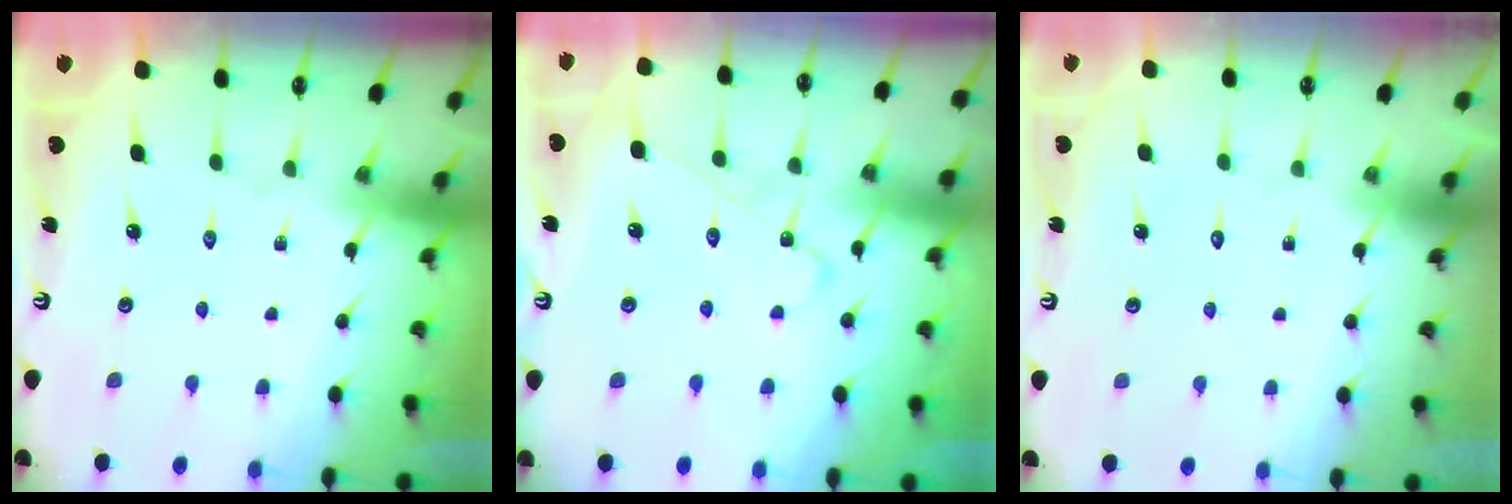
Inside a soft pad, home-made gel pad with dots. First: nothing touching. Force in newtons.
{"total": 4.4, "press": 4.4, "slide": 0.5}
{"total": 1.5, "press": 1.5, "slide": 0.0}